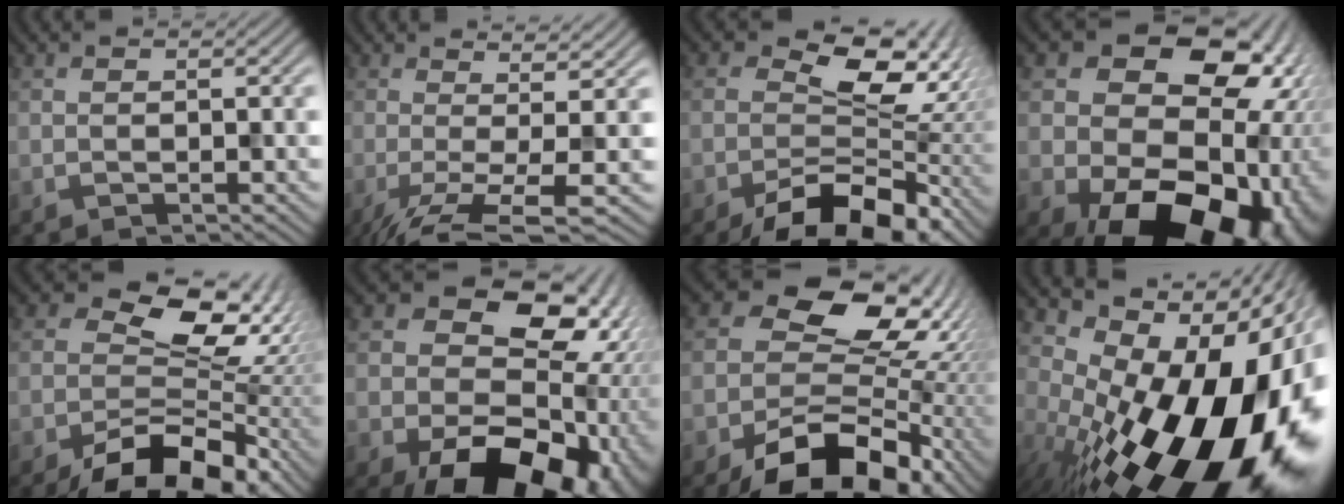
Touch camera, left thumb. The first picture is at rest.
{"total": 8.5, "force": [-2.0, 1.6, 8.1], "torque": [-0.126, 0.007, -0.036]}
{"total": 15.1, "force": [-3.4, 9.6, 11.1], "torque": [-0.150, -0.018, -0.050]}
{"total": 23.2, "force": [-2.3, 17.9, 14.5], "torque": [-0.210, -0.035, -0.048]}
{"total": 16.8, "force": [-4.3, 10.7, 12.3], "torque": [-0.172, -0.019, -0.056]}
{"total": 21.8, "force": [-3.5, 15.8, 14.6], "torque": [-0.215, -0.043, -0.047]}
{"total": 17.9, "force": [-3.8, 12.4, 12.3], "torque": [-0.174, -0.028, -0.049]}
{"total": 21.1, "force": [-3.5, 11.3, 17.5], "torque": [-0.269, -0.039, -0.052]}